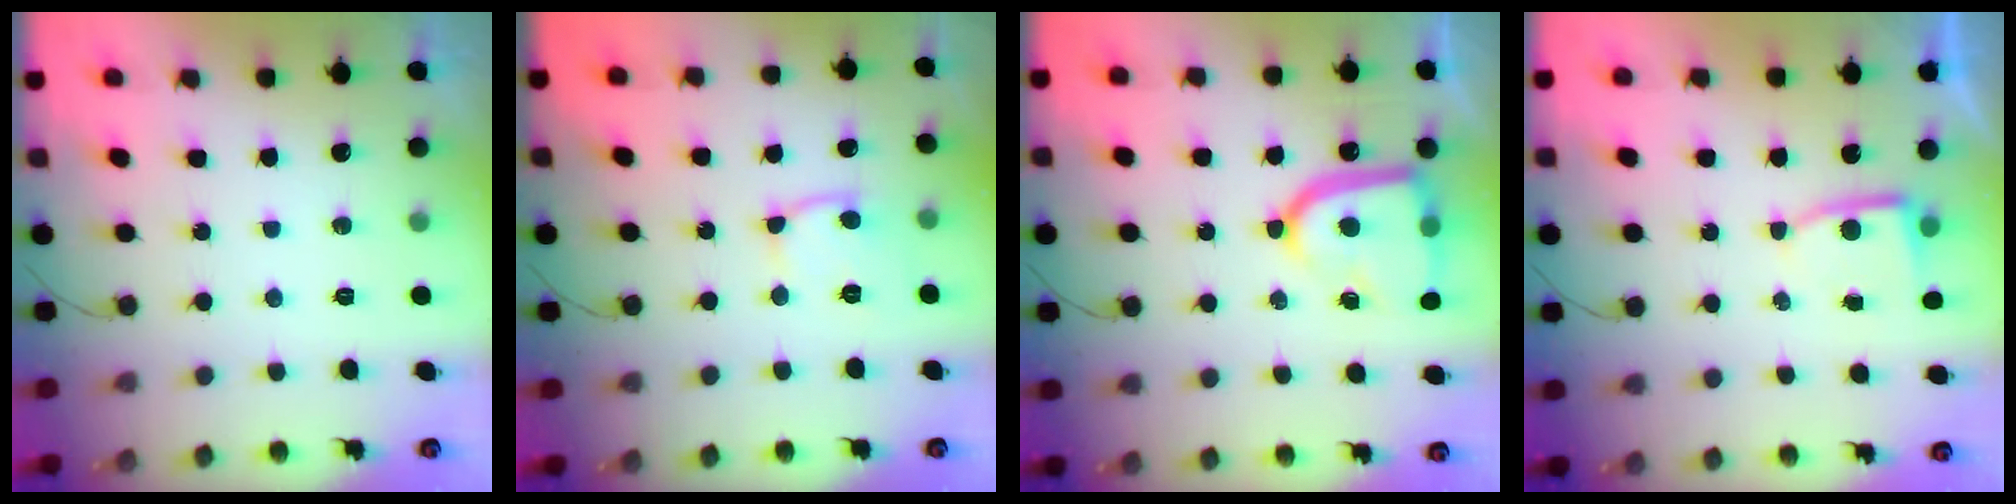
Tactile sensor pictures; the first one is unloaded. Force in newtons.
{"total": 9.3, "press": 9.2, "slide": 1.2}
{"total": 16.0, "press": 15.9, "slide": 1.6}
{"total": 3.1, "press": 3.0, "slide": 0.3}